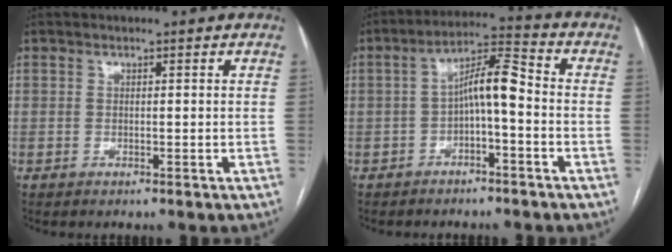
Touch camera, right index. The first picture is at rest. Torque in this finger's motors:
{"motor_torque": [1.06, 0.00, 0.25, 0.12]}